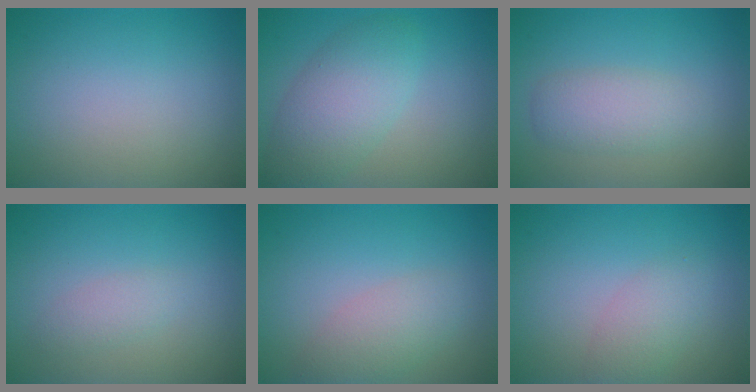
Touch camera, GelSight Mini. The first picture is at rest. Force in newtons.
{"total": 5.2, "press": 5.2, "slide": 0.2}
{"total": 3.0, "press": 3.0, "slide": 0.1}
{"total": 1.3, "press": 1.3, "slide": 0.1}
{"total": 2.9, "press": 2.9, "slide": 0.2}
{"total": 2.2, "press": 2.2, "slide": 0.1}